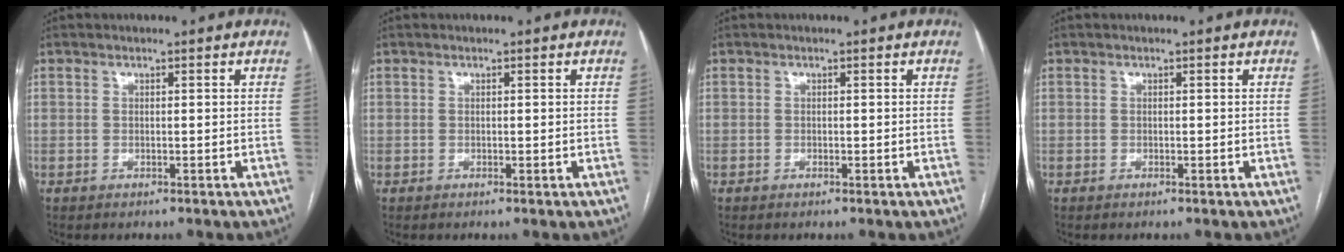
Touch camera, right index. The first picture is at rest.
{"total": 0.0}
{"total": 0.0}
{"total": 0.0}